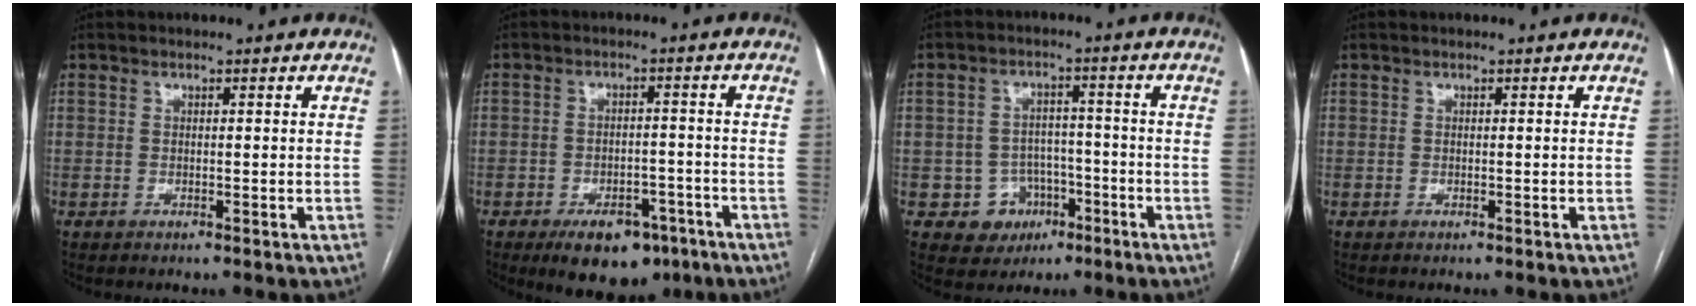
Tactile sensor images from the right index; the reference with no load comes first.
{"total": 9.7, "force": [-6.3, 5.2, 5.3], "torque": [-0.066, 0.006, -0.089]}
{"total": 6.5, "force": [-2.6, 5.9, 0.9], "torque": [-0.004, 0.015, -0.032]}
{"total": 0.0}